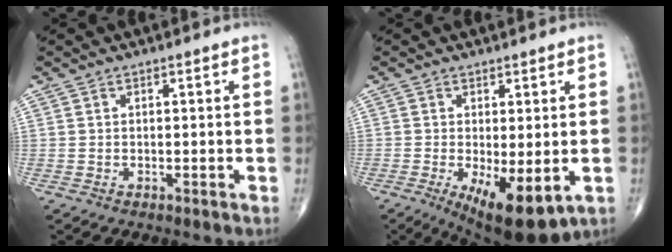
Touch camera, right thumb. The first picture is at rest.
{"total": 10.4, "force": [-3.0, 3.7, 9.2], "torque": [-0.138, -0.022, -0.033]}